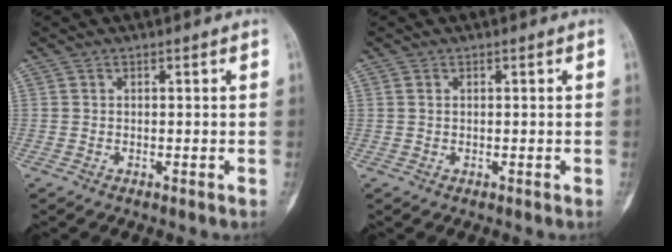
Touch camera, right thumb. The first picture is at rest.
{"total": 0.6, "force": [0.2, 0.4, 0.4], "torque": [-0.009, 0.002, 0.003]}